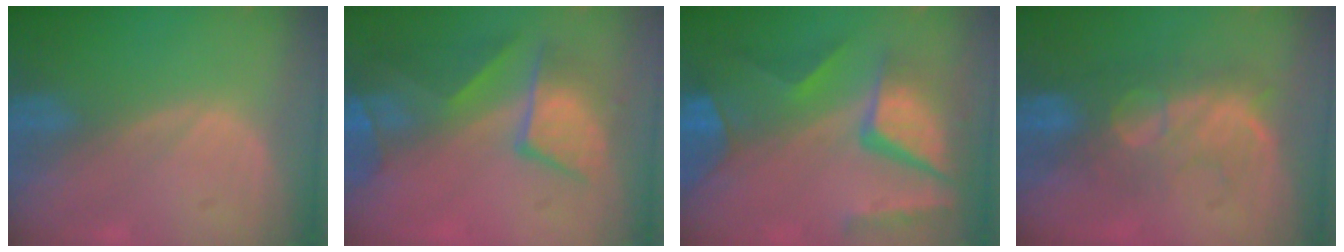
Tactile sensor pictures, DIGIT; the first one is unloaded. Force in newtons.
{"total": 10.0, "press": 8.7, "slide": 4.9}
{"total": 11.3, "press": 9.4, "slide": 6.4}
{"total": 7.8, "press": 7.7, "slide": 1.3}